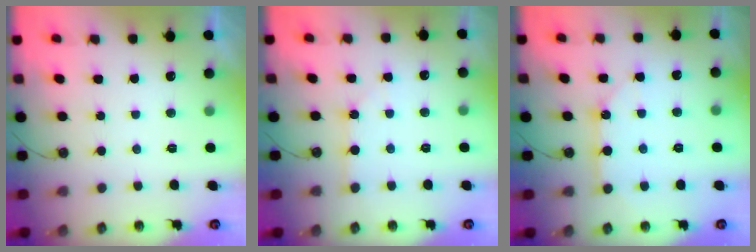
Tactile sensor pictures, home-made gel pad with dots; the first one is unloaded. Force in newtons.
{"total": 1.2, "press": 1.2, "slide": 0.2}
{"total": 9.1, "press": 9.1, "slide": 0.8}